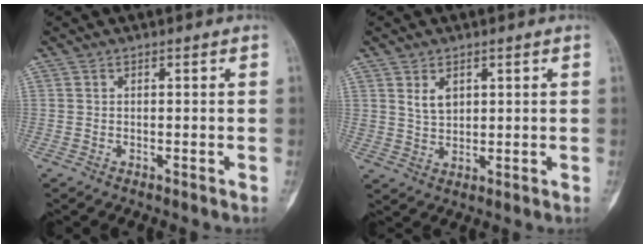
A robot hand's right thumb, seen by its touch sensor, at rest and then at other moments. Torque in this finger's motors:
{"motor_torque": [-0.60, 0.64, 0.29, 0.41, 0.03]}